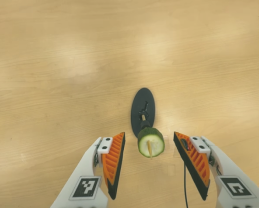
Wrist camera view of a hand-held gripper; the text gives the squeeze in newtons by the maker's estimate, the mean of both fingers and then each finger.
{"total": 0.0}